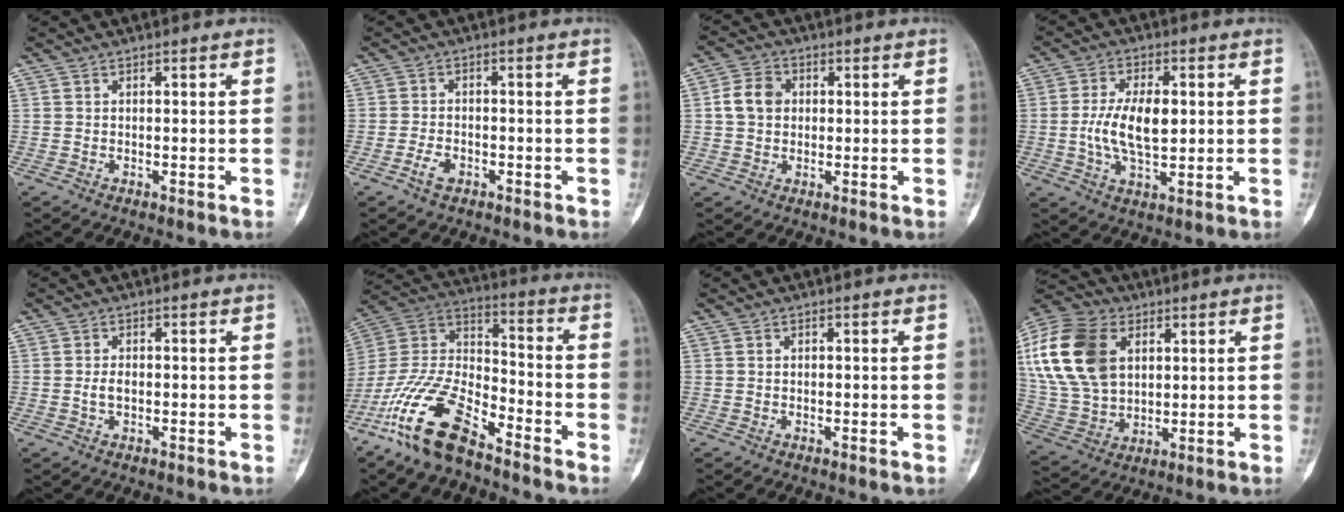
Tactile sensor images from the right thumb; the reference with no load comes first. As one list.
[{"total": 3.2, "force": [-1.7, 1.9, 1.9], "torque": [-0.035, 0.010, -0.032]}, {"total": 5.9, "force": [0.6, 4.8, 3.4], "torque": [-0.052, 0.011, 0.005]}, {"total": 9.7, "force": [0.4, 4.8, 8.5], "torque": [-0.161, -0.002, 0.008]}, {"total": 2.1, "force": [-0.3, 1.2, 1.7], "torque": [-0.034, 0.003, -0.007]}, {"total": 18.6, "force": [-12.2, 7.3, 12.0], "torque": [-0.236, 0.065, -0.235]}, {"total": 0.0}, {"total": 21.4, "force": [6.2, 14.5, 14.4], "torque": [-0.296, -0.002, 0.116]}]